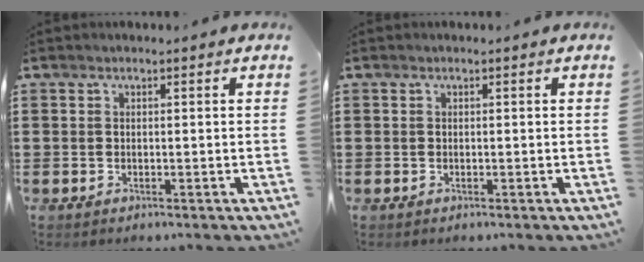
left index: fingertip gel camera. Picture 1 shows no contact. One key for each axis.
{"total": 0.0}